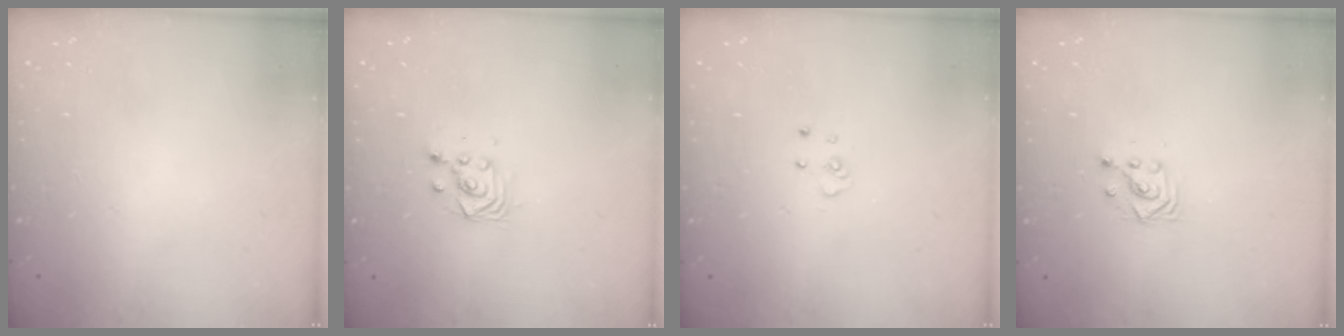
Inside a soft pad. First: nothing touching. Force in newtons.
{"total": 3.7, "press": 3.4, "slide": 1.4}
{"total": 3.4, "press": 3.4, "slide": 0.3}
{"total": 3.0, "press": 3.0, "slide": 0.1}